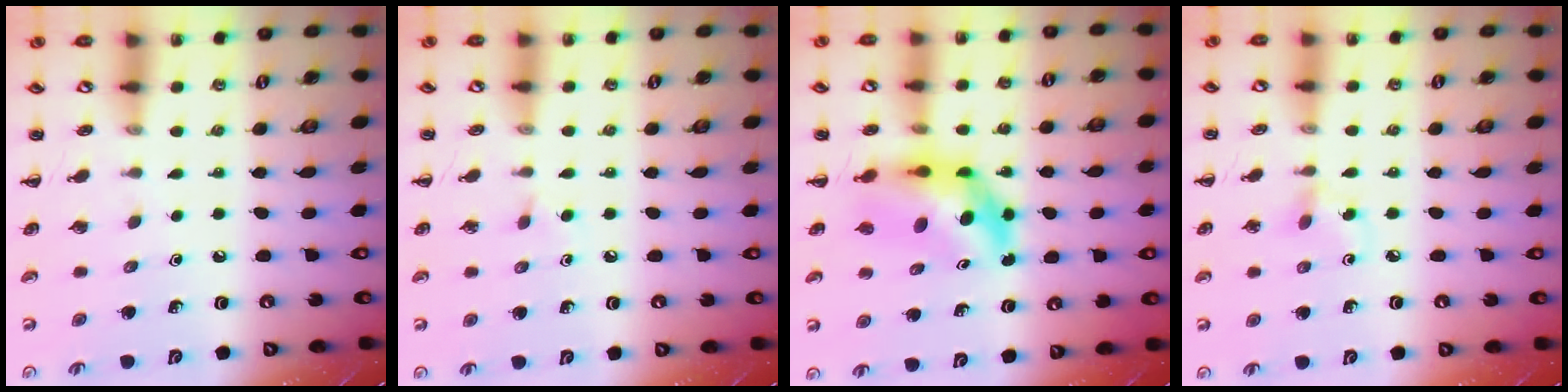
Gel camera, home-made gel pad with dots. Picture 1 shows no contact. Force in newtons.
{"total": 1.7, "press": 1.5, "slide": 0.9}
{"total": 6.0, "press": 5.7, "slide": 1.9}
{"total": 3.5, "press": 3.3, "slide": 1.2}